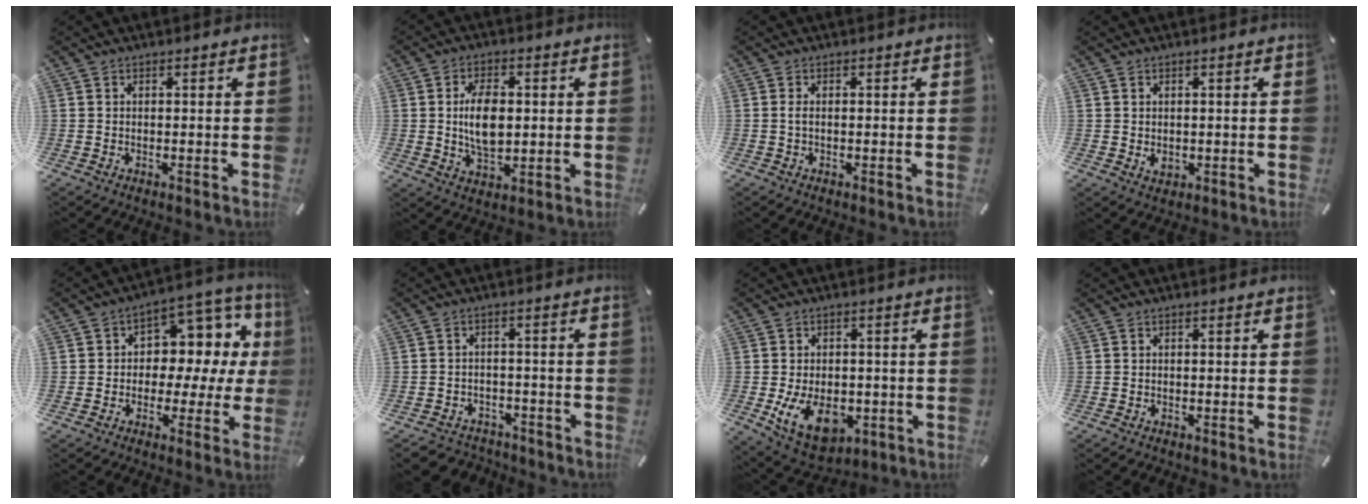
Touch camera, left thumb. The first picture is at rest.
{"total": 9.3, "force": [0.7, 5.5, 7.5], "torque": [-0.154, 0.002, 0.006]}
{"total": 1.1, "force": [-0.1, 0.3, 1.0], "torque": [-0.019, 0.000, -0.002]}
{"total": 1.9, "force": [0.2, 1.6, 0.9], "torque": [-0.010, 0.000, 0.001]}
{"total": 9.5, "force": [0.9, 7.8, 5.4], "torque": [-0.064, -0.019, 0.017]}
{"total": 4.0, "force": [-2.8, 2.8, 0.6], "torque": [-0.017, 0.013, -0.054]}
{"total": 11.4, "force": [-2.9, 7.7, 7.9], "torque": [-0.138, -0.007, -0.051]}
{"total": 0.5, "force": [-0.5, 0.2, 0.1], "torque": [-0.001, 0.002, -0.011]}